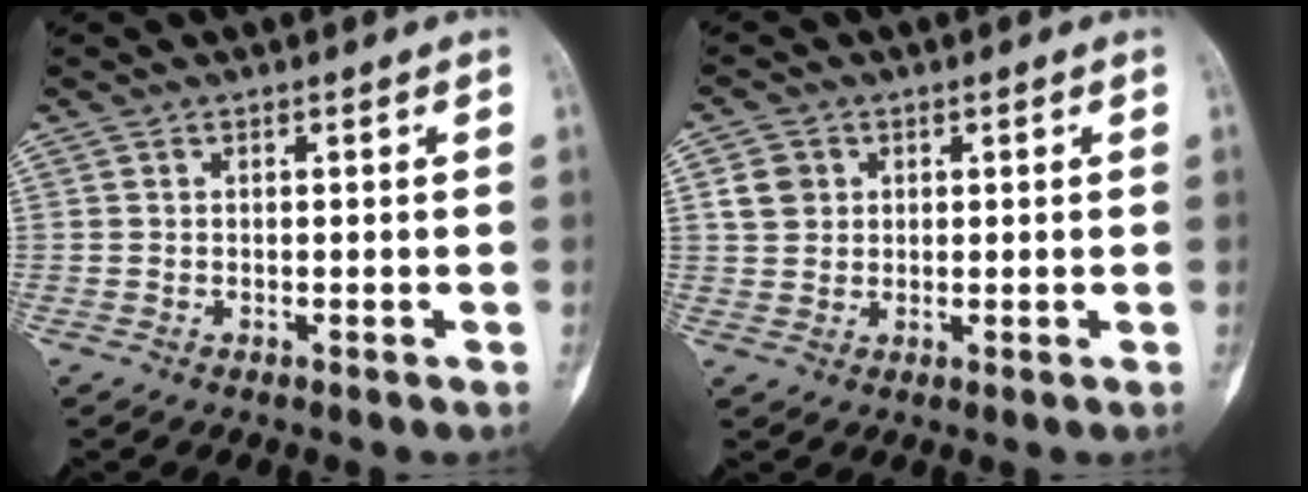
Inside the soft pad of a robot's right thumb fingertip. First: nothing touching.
{"total": 4.2, "force": [1.3, 3.6, 1.7], "torque": [-0.014, 0.000, 0.025]}